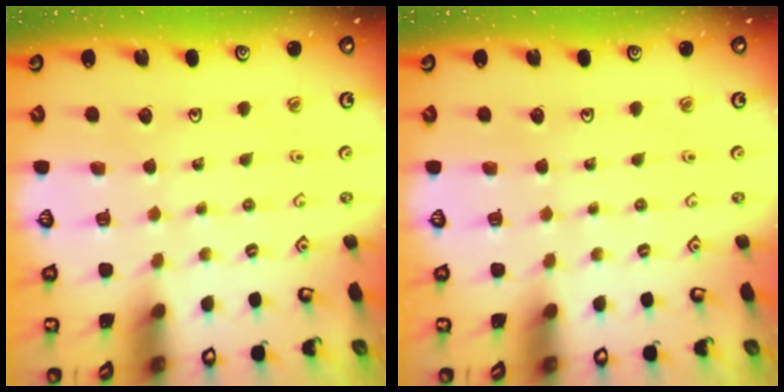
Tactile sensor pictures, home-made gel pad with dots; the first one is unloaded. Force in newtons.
{"total": 0.0}